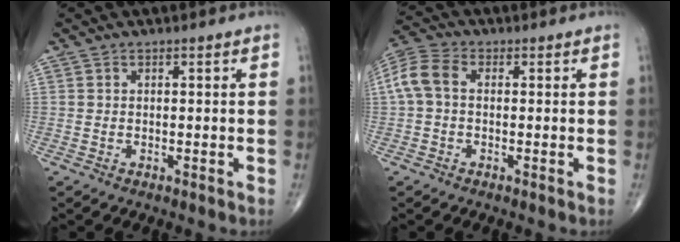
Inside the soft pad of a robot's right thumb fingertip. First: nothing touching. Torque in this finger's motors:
{"motor_torque": [-0.01, 0.09, 0.58, 0.18, 0.14]}